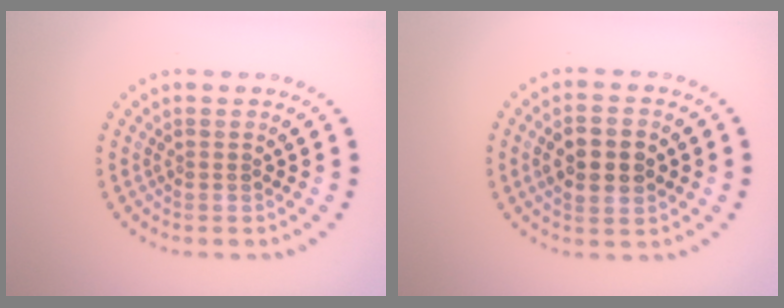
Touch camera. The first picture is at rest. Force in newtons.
{"total": 4.3, "press": 4.3, "slide": 0.1}